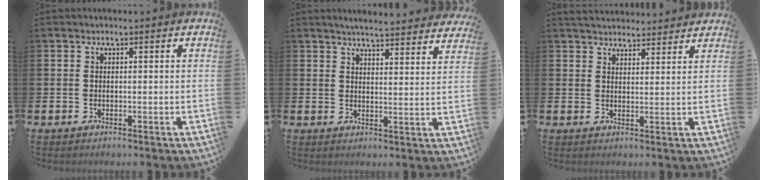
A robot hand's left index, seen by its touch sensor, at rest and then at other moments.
{"total": 4.9, "force": [4.8, 0.0, 0.9], "torque": [-0.026, -0.028, 0.084]}
{"total": 3.9, "force": [3.9, 0.6, 0.1], "torque": [-0.006, -0.021, 0.072]}